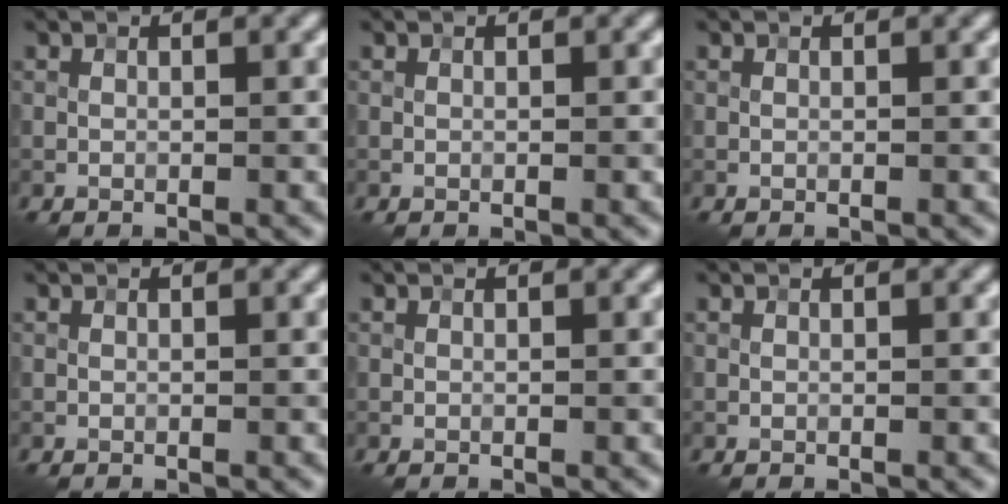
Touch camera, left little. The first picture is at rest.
{"total": 0.0}
{"total": 0.0}
{"total": 0.0}
{"total": 0.0}
{"total": 0.0}